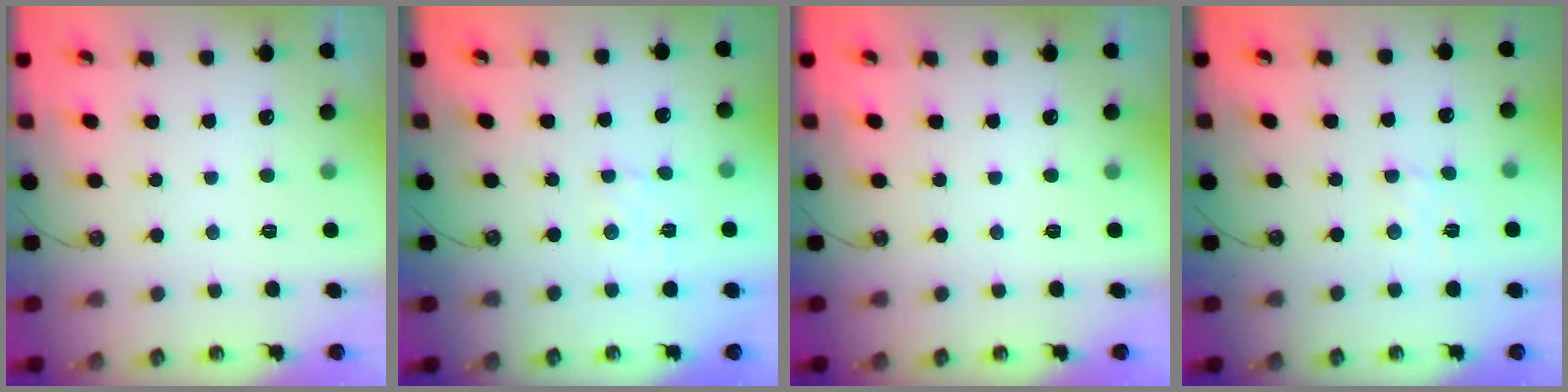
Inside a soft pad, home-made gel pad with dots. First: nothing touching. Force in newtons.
{"total": 2.4, "press": 2.4, "slide": 0.2}
{"total": 0.0}
{"total": 2.8, "press": 2.7, "slide": 0.5}